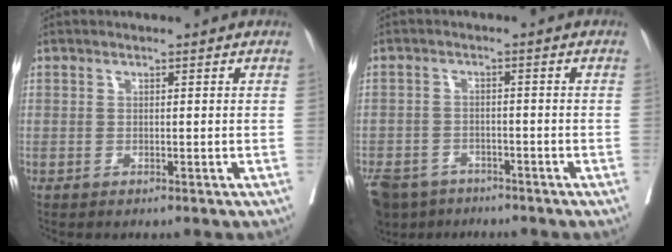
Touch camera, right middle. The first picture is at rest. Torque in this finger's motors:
{"motor_torque": [0.36, -0.34, 0.31, 0.05]}